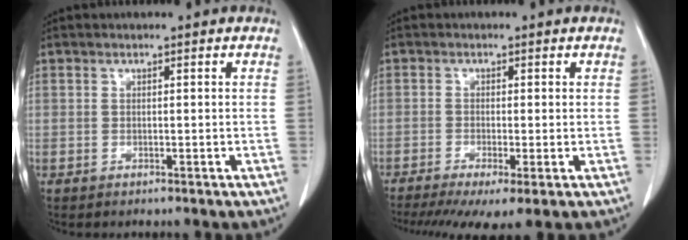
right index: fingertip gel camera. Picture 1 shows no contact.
{"total": 7.6, "force": [-4.8, 1.4, 5.8], "torque": [-0.094, -0.015, -0.079]}